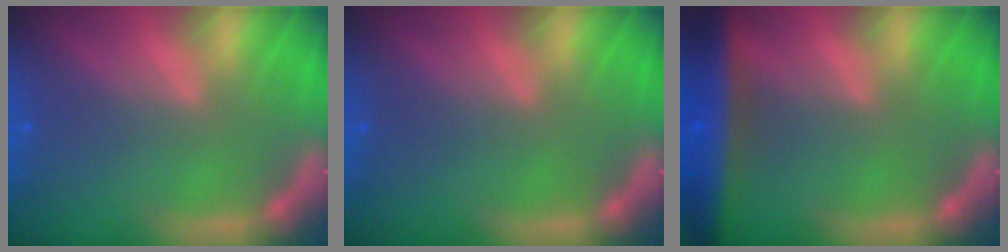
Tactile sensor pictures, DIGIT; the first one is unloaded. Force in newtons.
{"total": 0.0}
{"total": 7.0}